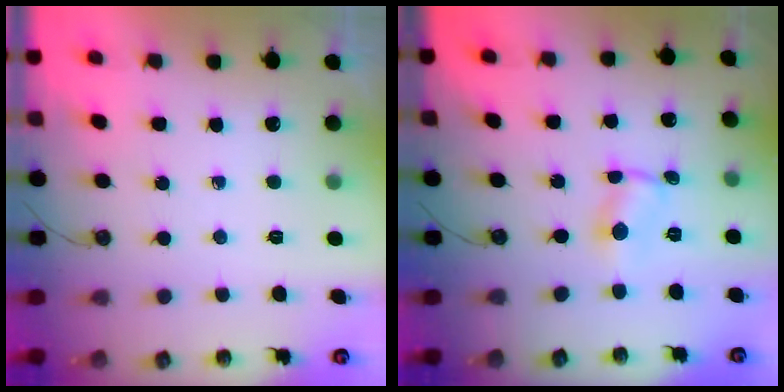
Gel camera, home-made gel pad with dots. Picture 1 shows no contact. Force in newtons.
{"total": 1.0, "press": 1.0, "slide": 0.1}